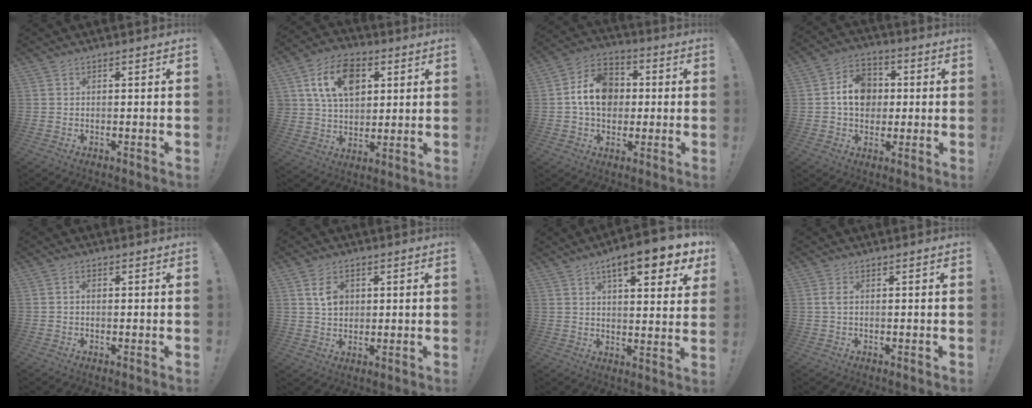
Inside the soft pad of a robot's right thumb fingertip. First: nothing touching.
{"total": 15.3, "force": [6.0, 10.8, 8.9], "torque": [-0.145, -0.006, 0.117]}
{"total": 13.9, "force": [1.1, 11.0, 8.4], "torque": [-0.135, 0.011, 0.027]}
{"total": 12.2, "force": [1.2, 10.1, 6.7], "torque": [-0.104, 0.010, 0.029]}
{"total": 1.4, "force": [-0.1, 1.0, 1.0], "torque": [-0.023, 0.006, -0.002]}
{"total": 4.4, "force": [1.6, 2.8, 3.0], "torque": [-0.045, -0.003, 0.027]}
{"total": 11.1, "force": [6.5, 2.5, 8.6], "torque": [-0.121, -0.034, 0.101]}
{"total": 1.6, "force": [0.3, 0.7, 1.4], "torque": [-0.030, 0.005, 0.005]}